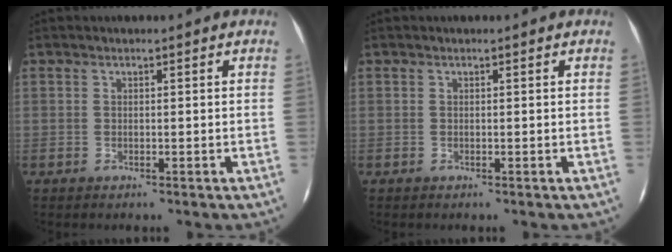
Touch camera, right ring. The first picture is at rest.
{"total": 0.0}